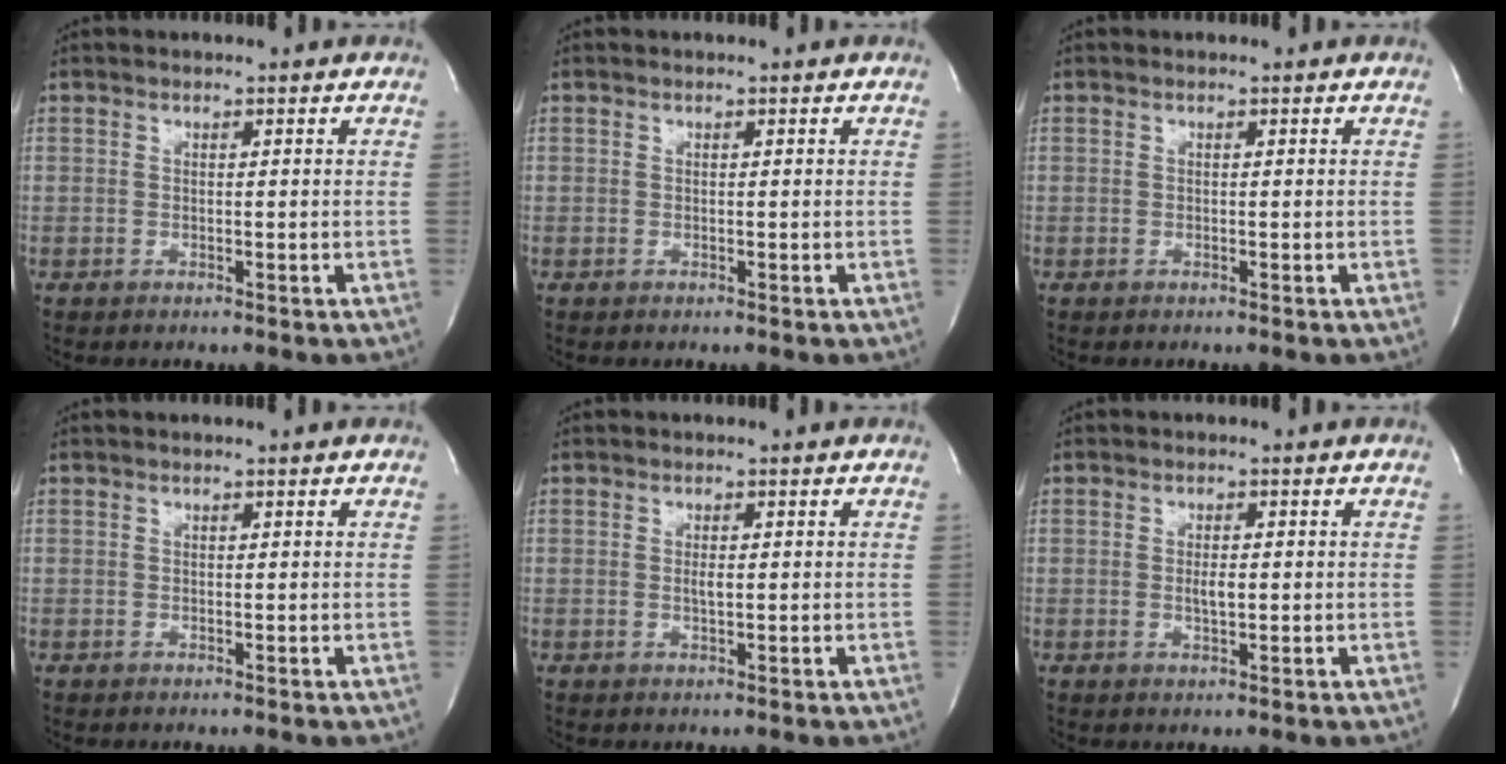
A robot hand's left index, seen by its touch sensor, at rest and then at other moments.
{"total": 0.0}
{"total": 0.0}
{"total": 0.6, "force": [0.5, 0.0, 0.2], "torque": [-0.003, 0.002, 0.008]}
{"total": 1.1, "force": [0.1, 0.2, 1.0], "torque": [-0.022, -0.002, 0.002]}
{"total": 1.9, "force": [-0.1, 0.5, 1.8], "torque": [-0.037, 0.000, 0.000]}